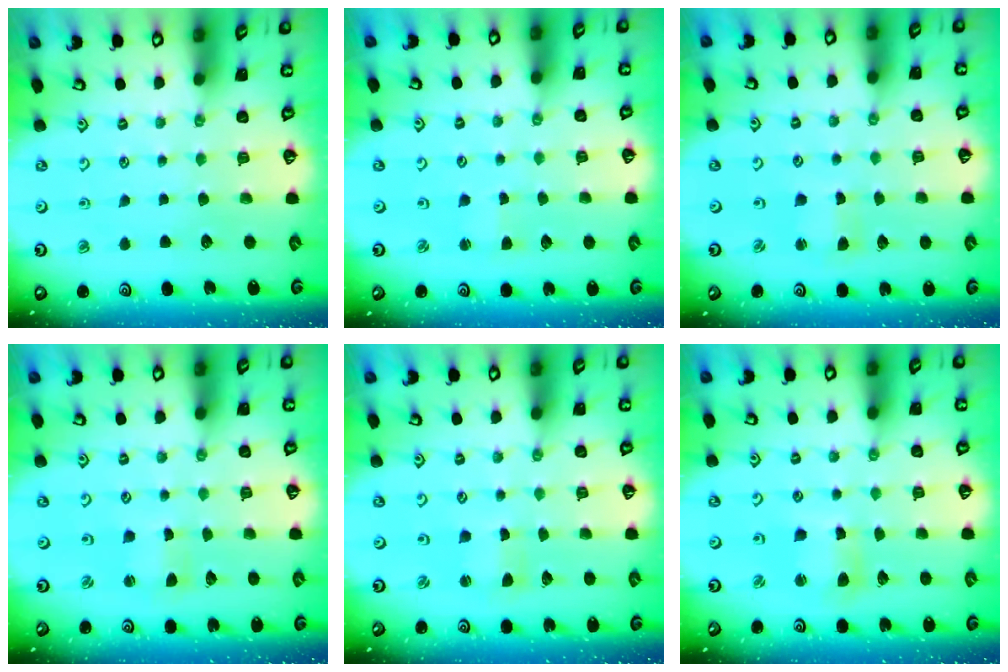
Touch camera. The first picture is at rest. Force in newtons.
{"total": 1.9, "press": 1.8, "slide": 0.4}
{"total": 1.5, "press": 1.5, "slide": 0.3}
{"total": 1.2, "press": 1.1, "slide": 0.3}
{"total": 1.2, "press": 1.1, "slide": 0.3}
{"total": 5.1, "press": 5.0, "slide": 0.7}